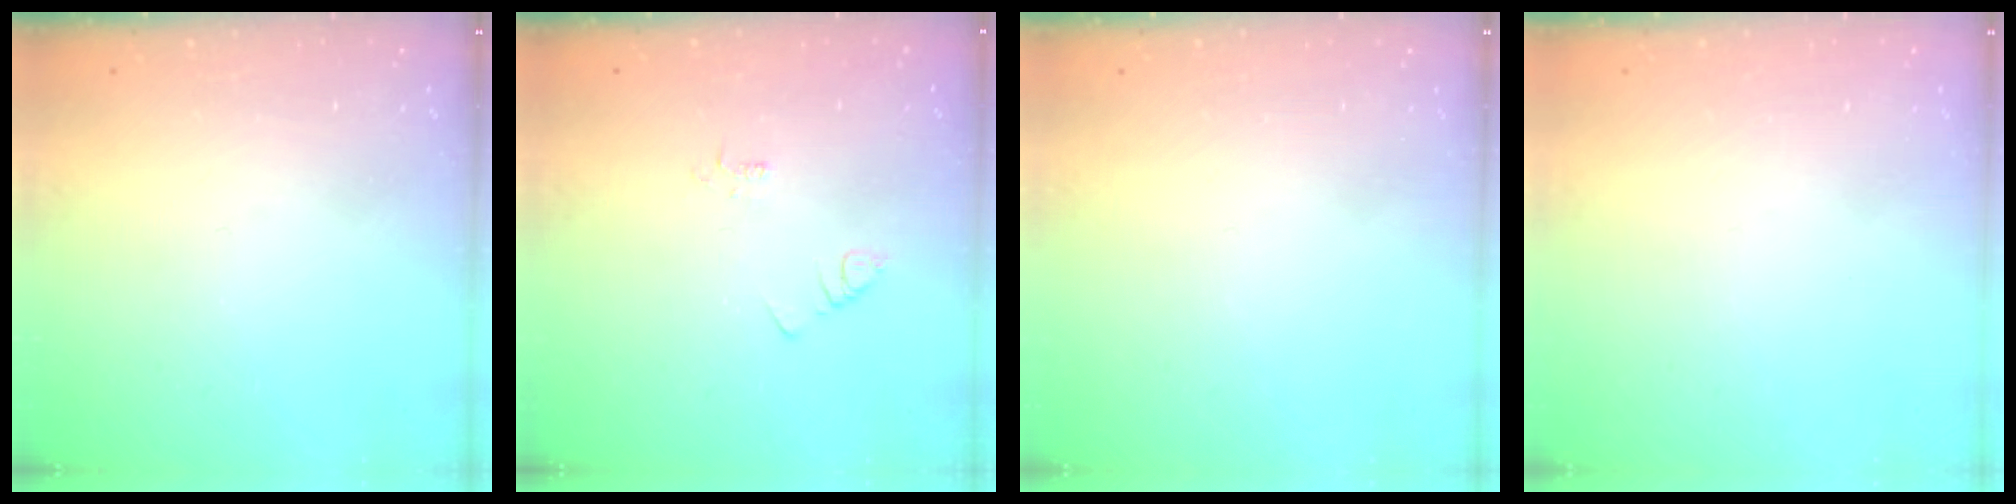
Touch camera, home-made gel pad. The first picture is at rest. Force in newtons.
{"total": 2.1, "press": 2.1, "slide": 0.4}
{"total": 1.5, "press": 1.5, "slide": 0.1}
{"total": 1.5, "press": 1.5, "slide": 0.1}